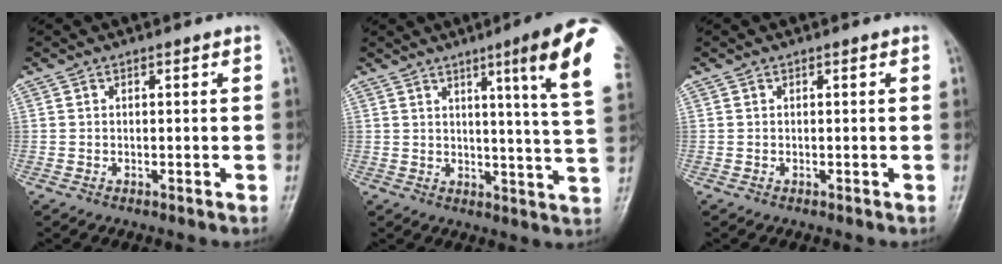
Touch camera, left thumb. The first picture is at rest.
{"total": 14.6, "force": [6.6, 0.4, 13.0], "torque": [-0.163, -0.034, 0.078]}
{"total": 0.0}